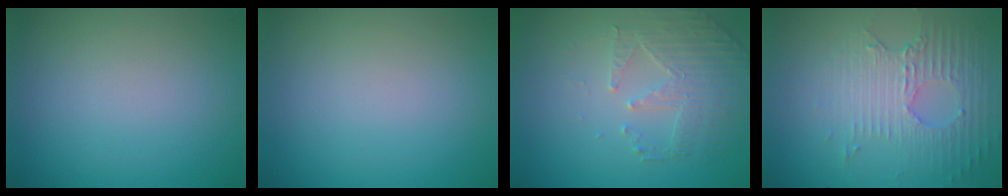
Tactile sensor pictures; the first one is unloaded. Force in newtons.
{"total": 0.0}
{"total": 2.5, "press": 2.2, "slide": 1.2}
{"total": 5.2, "press": 3.3, "slide": 4.0}